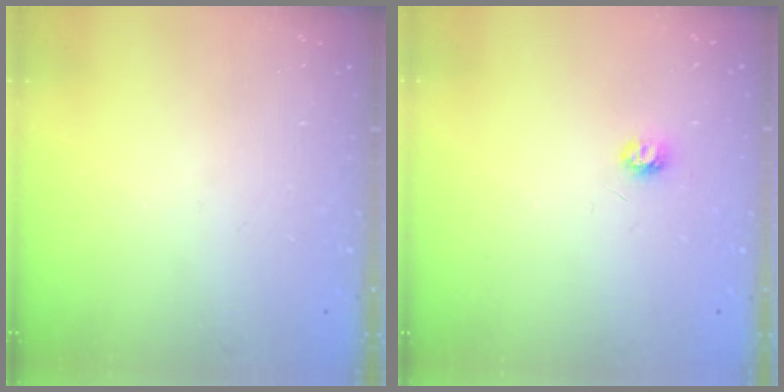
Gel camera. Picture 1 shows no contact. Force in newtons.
{"total": 3.4, "press": 3.4, "slide": 0.3}